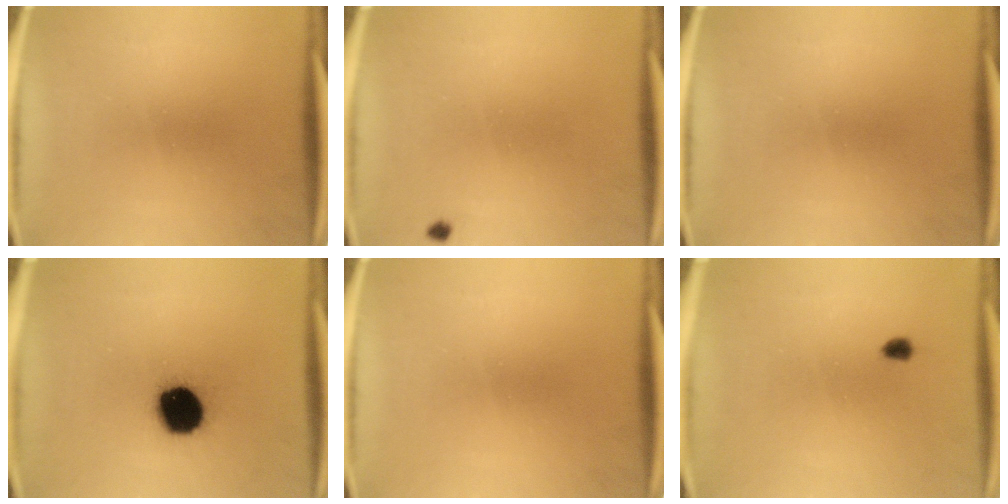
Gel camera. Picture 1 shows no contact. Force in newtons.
{"total": 0.7}
{"total": 0.0}
{"total": 15.9}
{"total": 0.0}
{"total": 1.7}